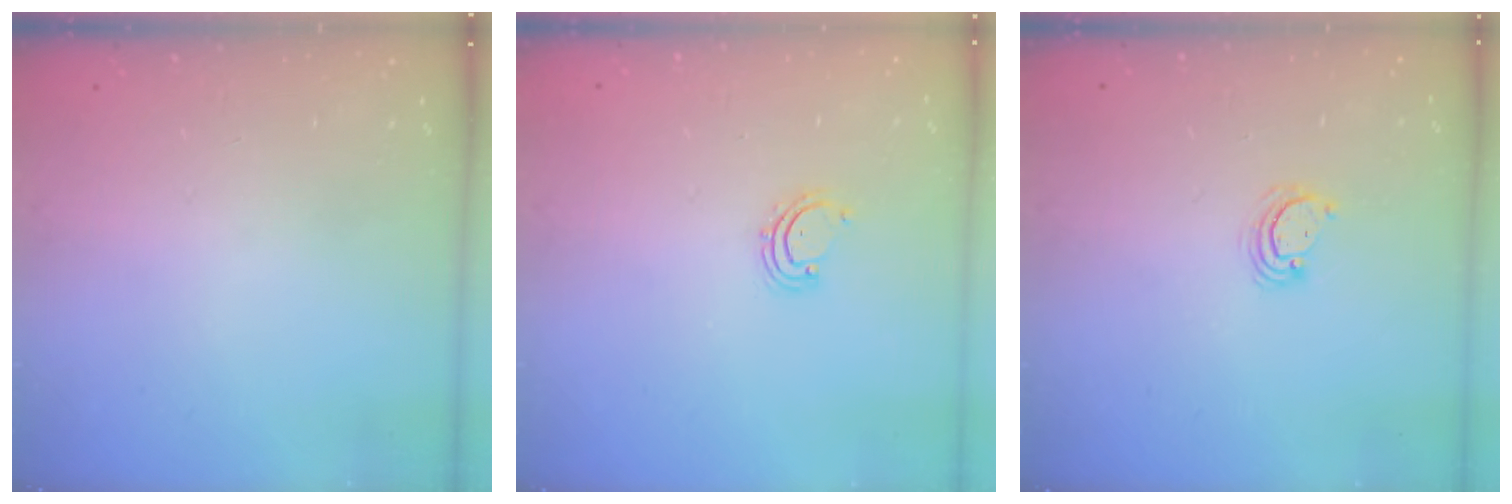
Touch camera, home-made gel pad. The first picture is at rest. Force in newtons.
{"total": 2.7, "press": 2.6, "slide": 0.5}
{"total": 4.0, "press": 4.0, "slide": 0.3}